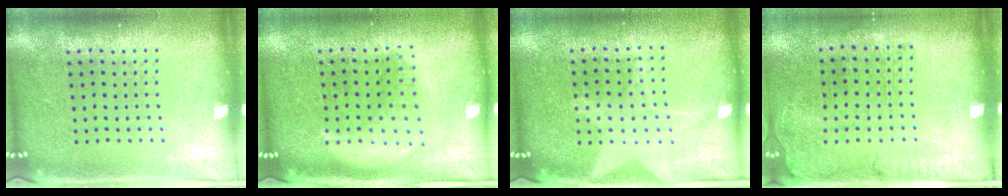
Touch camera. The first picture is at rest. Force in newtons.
{"total": 2.8, "press": 2.7, "slide": 0.4}
{"total": 1.2, "press": 1.2, "slide": 0.3}
{"total": 1.2, "press": 1.1, "slide": 0.5}